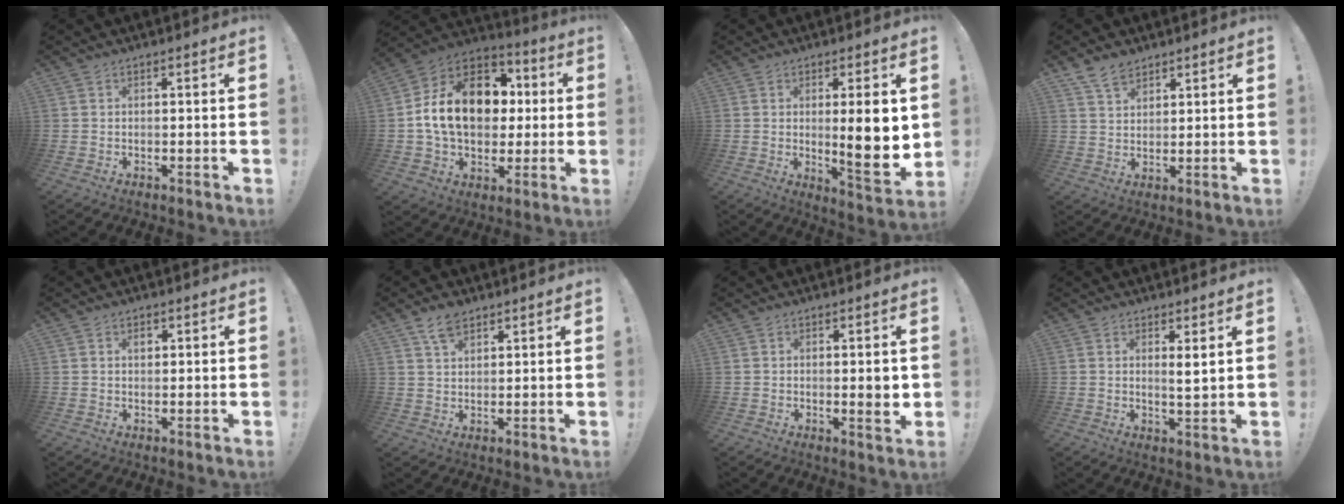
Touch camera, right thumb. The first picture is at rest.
{"total": 20.3, "force": [2.4, 14.5, 14.0], "torque": [-0.217, 0.015, 0.054]}
{"total": 11.9, "force": [1.1, 2.0, 11.7], "torque": [-0.155, -0.019, 0.015]}
{"total": 5.9, "force": [4.6, 3.1, 2.0], "torque": [-0.046, -0.017, 0.089]}
{"total": 1.5, "force": [0.6, 1.1, 0.8], "torque": [-0.004, 0.000, 0.008]}
{"total": 5.4, "force": [3.6, 2.7, 2.9], "torque": [-0.058, -0.011, 0.068]}
{"total": 3.7, "force": [0.3, 0.8, 3.6], "torque": [-0.042, -0.009, 0.000]}
{"total": 3.1, "force": [1.7, 0.2, 2.6], "torque": [-0.035, -0.018, 0.024]}